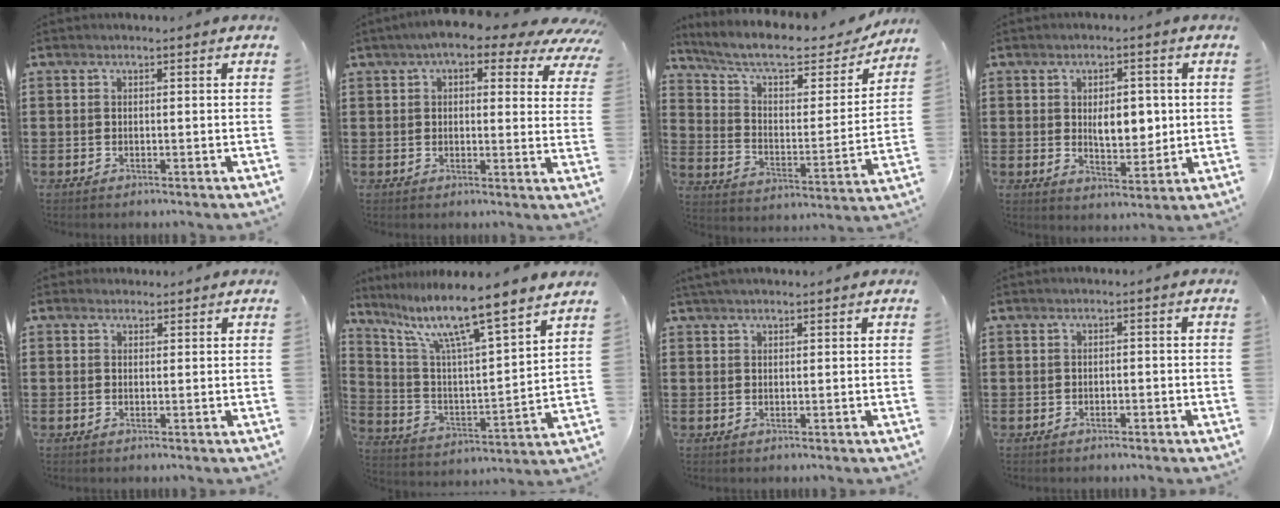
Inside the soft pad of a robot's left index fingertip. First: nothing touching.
{"total": 6.9, "force": [4.8, 2.0, 4.5], "torque": [-0.079, -0.017, 0.078]}
{"total": 8.8, "force": [7.2, 1.9, 4.7], "torque": [-0.113, -0.041, 0.120]}
{"total": 6.1, "force": [0.8, 3.1, 5.2], "torque": [-0.074, -0.005, 0.003]}
{"total": 1.3, "force": [1.0, 0.8, 0.0], "torque": [-0.003, 0.006, 0.020]}
{"total": 10.3, "force": [8.0, 0.0, 6.4], "torque": [-0.146, -0.060, 0.125]}
{"total": 1.6, "force": [1.4, 0.5, 0.6], "torque": [-0.013, 0.003, 0.028]}
{"total": 0.9, "force": [-0.8, 0.3, 0.2], "torque": [-0.008, 0.001, -0.017]}